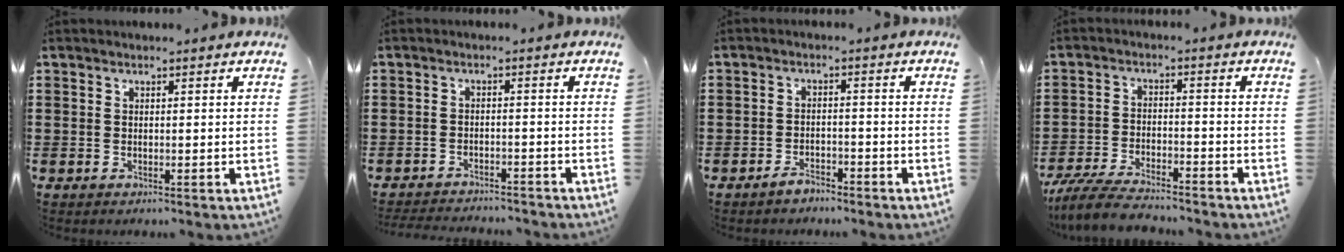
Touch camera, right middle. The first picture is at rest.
{"total": 2.7, "force": [-2.7, 0.2, -0.1], "torque": [-0.004, -0.001, -0.057]}
{"total": 2.4, "force": [-2.2, 0.8, 0.4], "torque": [-0.012, 0.003, -0.044]}
{"total": 6.5, "force": [-6.0, 0.9, 2.4], "torque": [-0.053, 0.001, -0.116]}